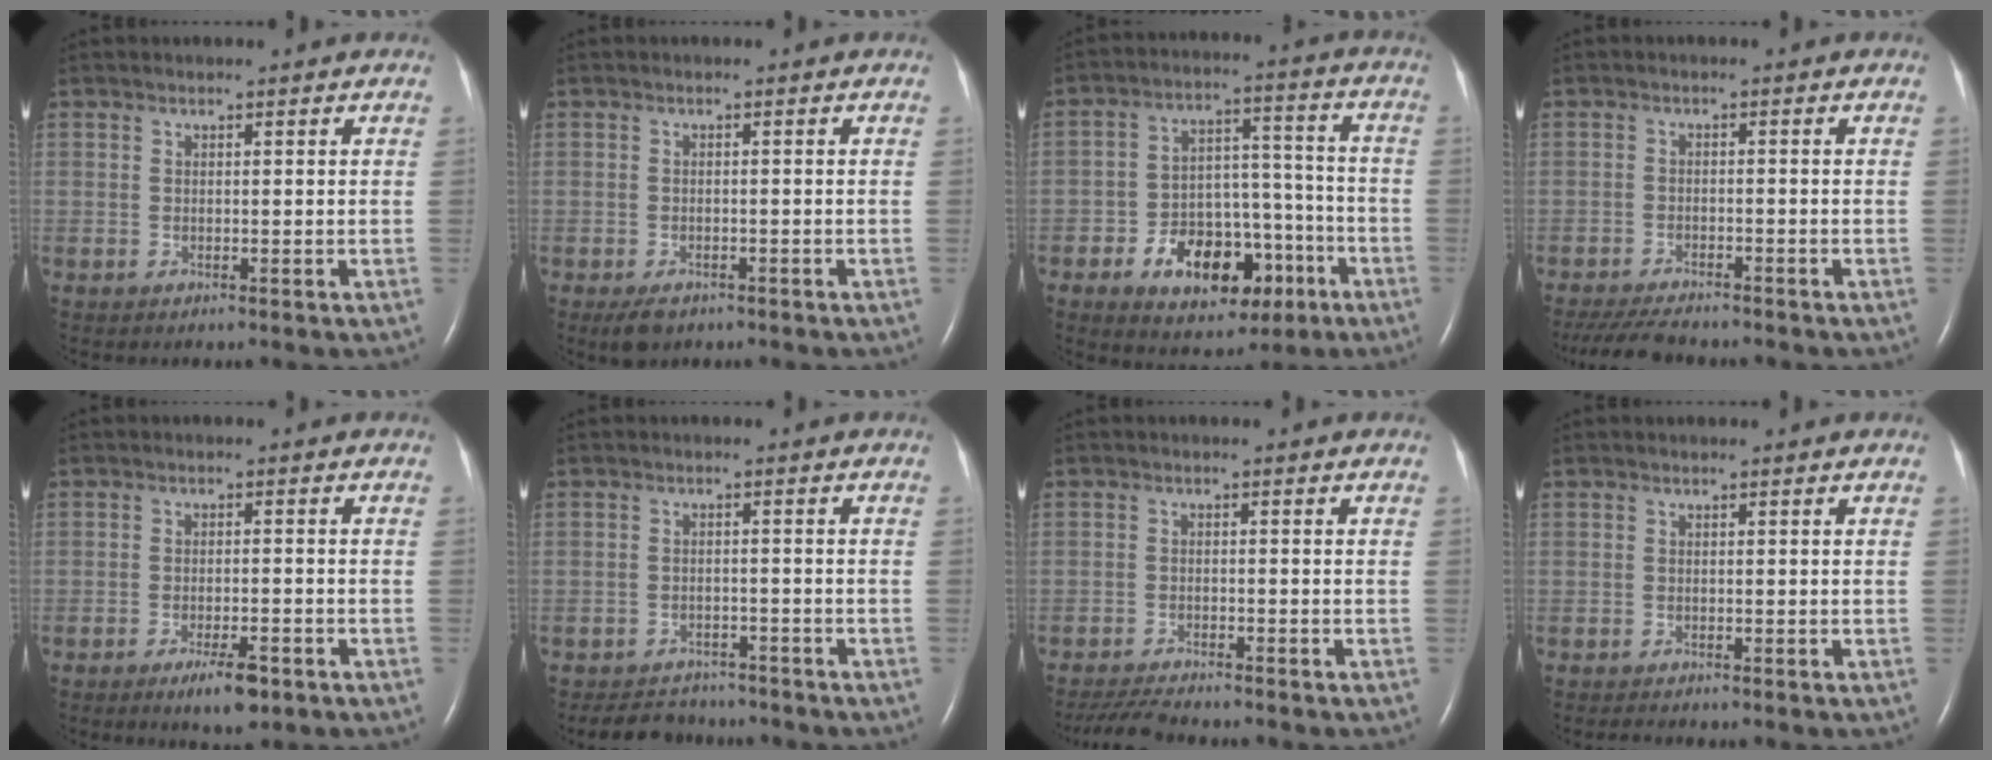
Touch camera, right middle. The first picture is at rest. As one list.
[{"total": 2.9, "force": [-1.9, 1.5, 1.5], "torque": [-0.032, -0.005, -0.023]}, {"total": 14.2, "force": [-6.6, 8.1, 9.5], "torque": [-0.146, 0.031, -0.089]}, {"total": 7.4, "force": [-6.7, 1.1, 3.0], "torque": [-0.050, -0.019, -0.108]}, {"total": 4.8, "force": [-3.0, 1.1, 3.6], "torque": [-0.064, -0.005, -0.043]}, {"total": 6.2, "force": [-5.6, 2.4, 0.8], "torque": [-0.015, -0.002, -0.080]}, {"total": 5.0, "force": [-4.7, 0.0, 1.7], "torque": [-0.032, -0.021, -0.081]}, {"total": 0.9, "force": [-0.9, 0.0, 0.3], "torque": [-0.013, -0.006, -0.014]}]